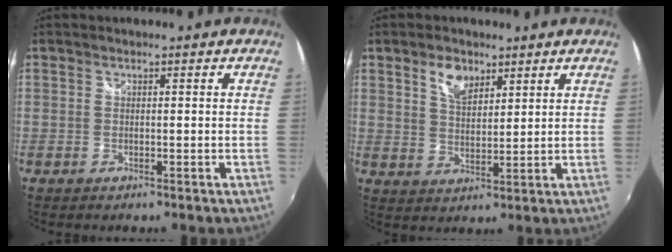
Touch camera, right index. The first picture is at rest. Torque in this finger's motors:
{"motor_torque": [0.57, 0.52, 0.23, 0.05]}